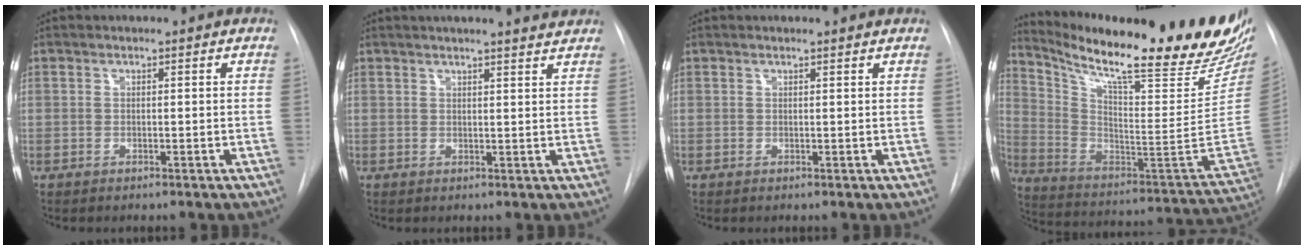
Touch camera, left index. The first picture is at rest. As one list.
[{"total": 7.6, "force": [7.1, 0.2, 2.8], "torque": [-0.041, 0.001, 0.073]}, {"total": 1.3, "force": [1.3, -0.2, 0.3], "torque": [-0.009, 0.000, 0.012]}, {"total": 30.0, "force": [24.0, 2.9, 17.7], "torque": [-0.293, -0.080, 0.342]}]